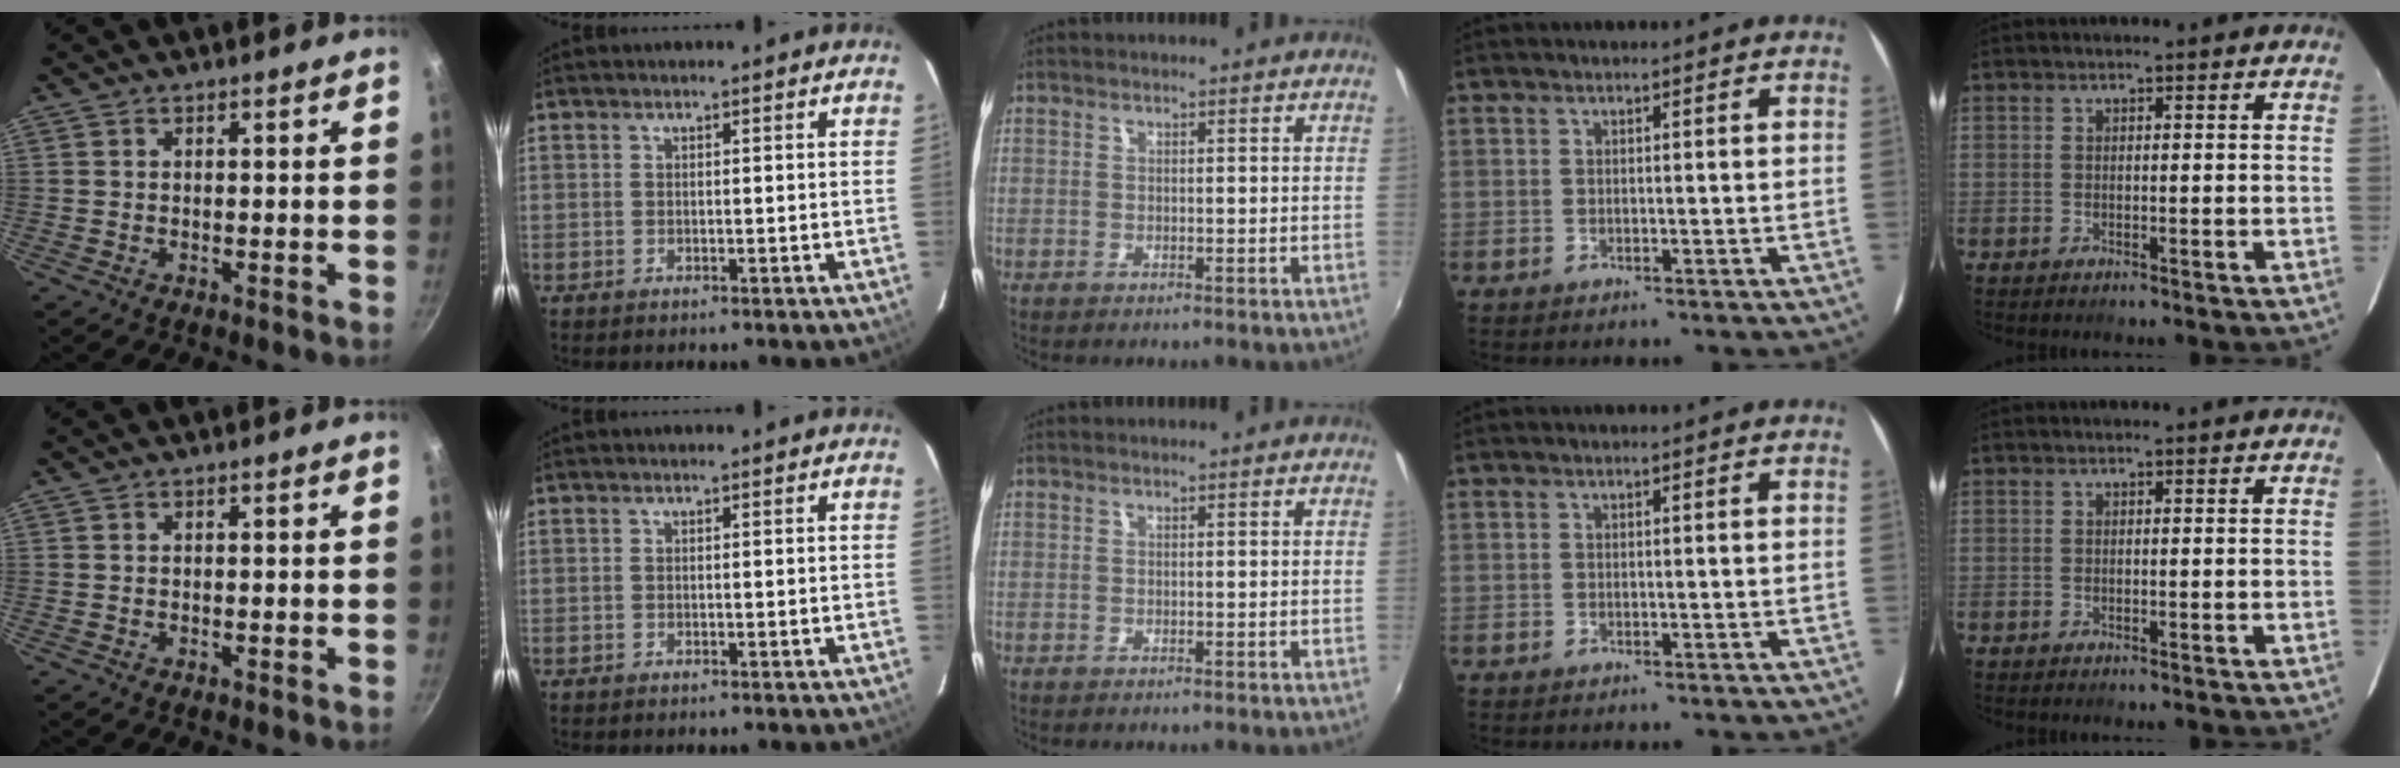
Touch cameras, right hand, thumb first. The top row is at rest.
{}